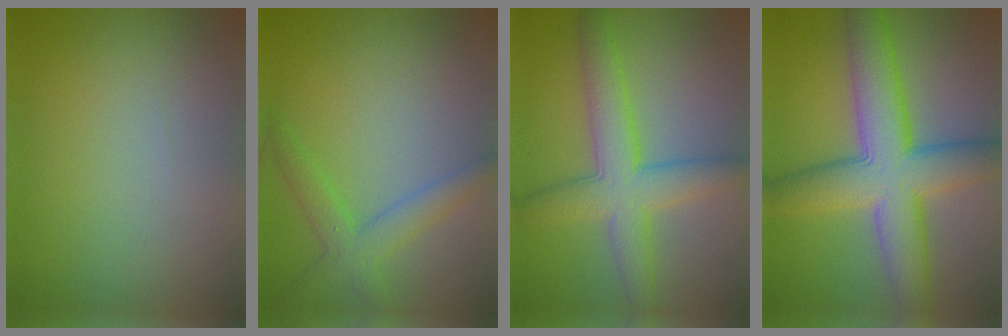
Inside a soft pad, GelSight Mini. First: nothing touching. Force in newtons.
{"total": 3.5, "press": 3.5, "slide": 0.1}
{"total": 6.2, "press": 6.2, "slide": 0.2}
{"total": 9.8, "press": 9.8, "slide": 0.3}